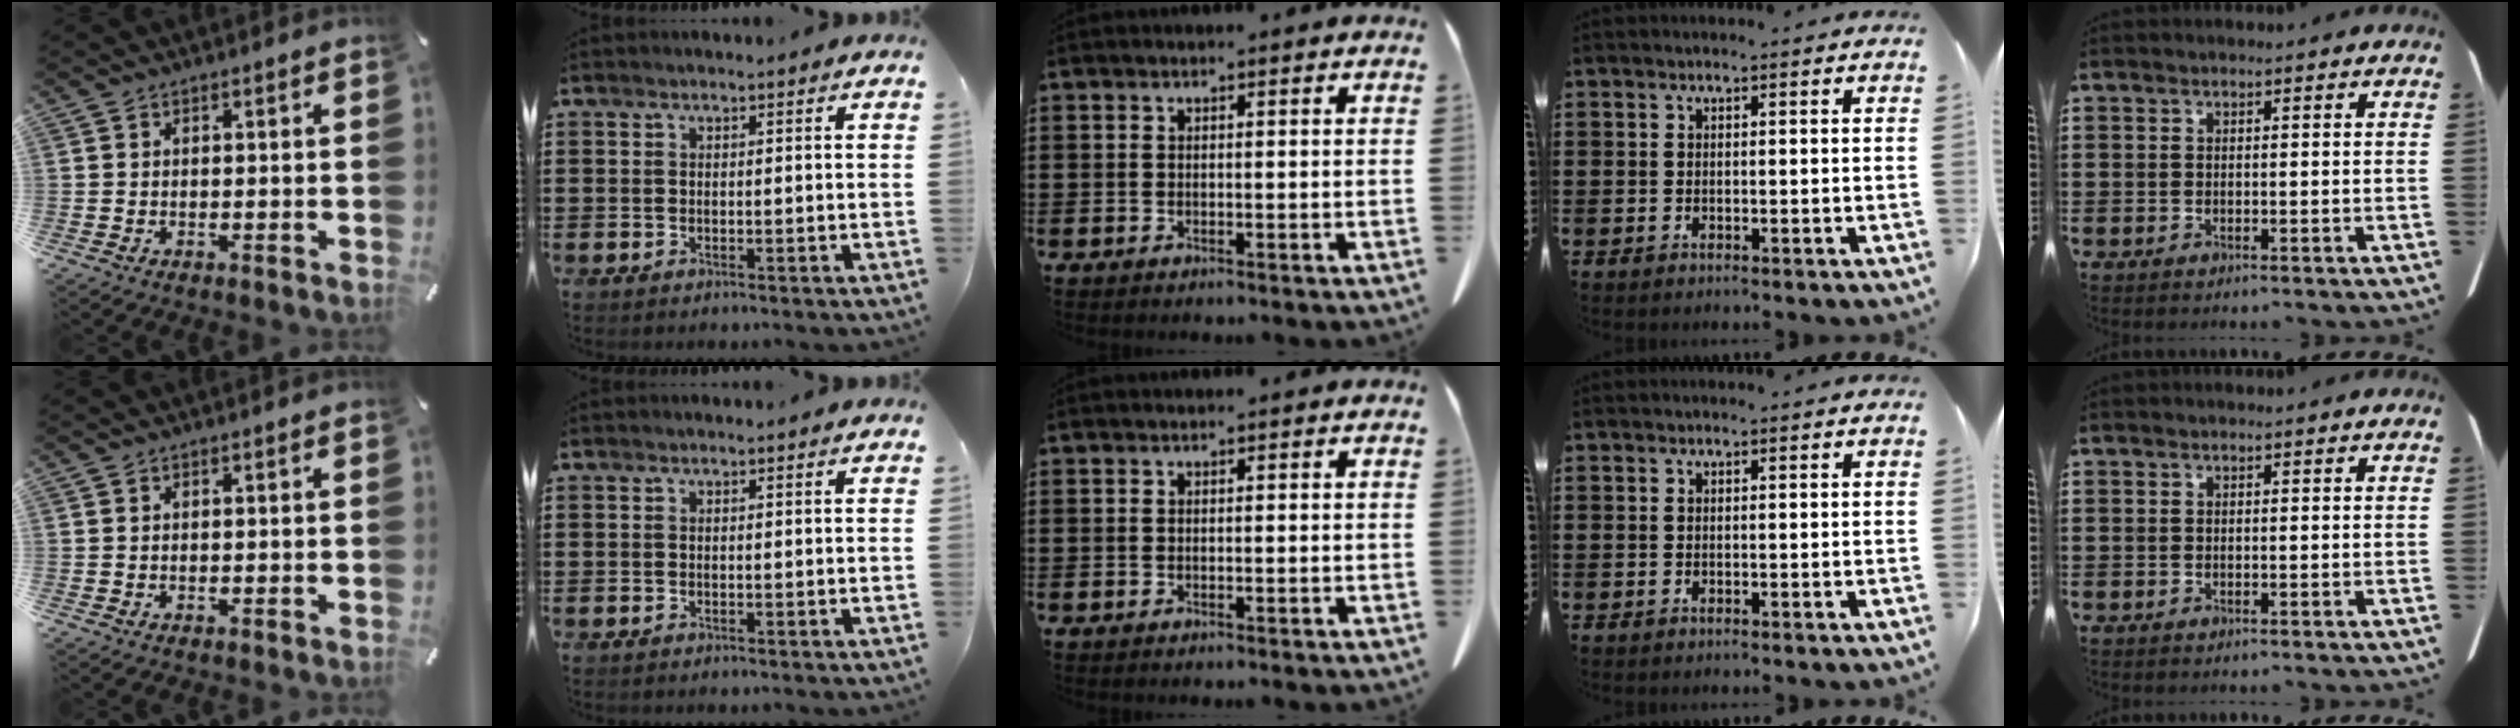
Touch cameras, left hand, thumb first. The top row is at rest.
{}